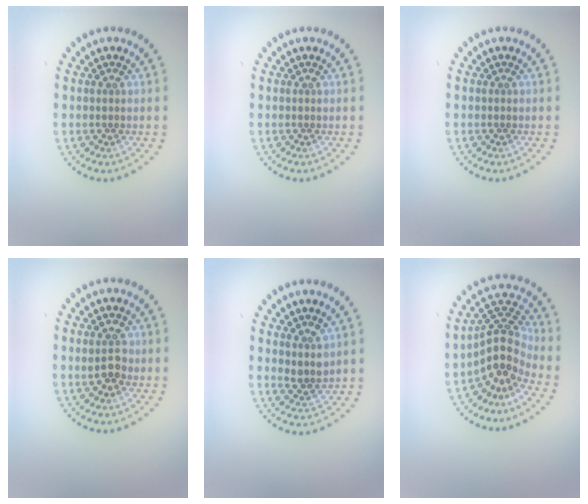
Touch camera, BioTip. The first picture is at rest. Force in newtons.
{"total": 0.0}
{"total": 0.0}
{"total": 2.1, "press": 2.1, "slide": 0.2}
{"total": 2.0, "press": 1.7, "slide": 1.1}
{"total": 4.3, "press": 3.0, "slide": 3.1}